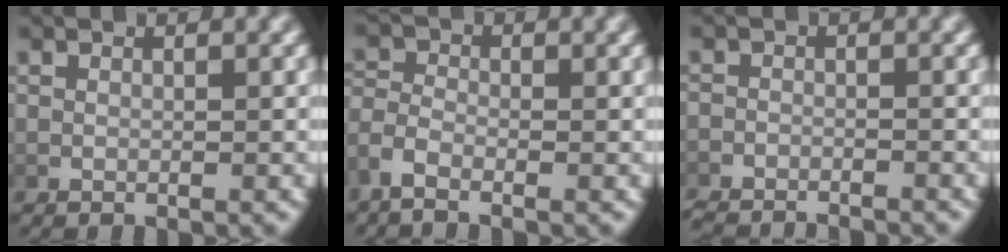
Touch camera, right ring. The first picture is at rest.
{"total": 2.0, "force": [-1.1, 1.2, 1.3], "torque": [-0.035, -0.011, -0.020]}
{"total": 3.6, "force": [-3.6, 0.7, 0.2], "torque": [0.000, -0.012, -0.057]}